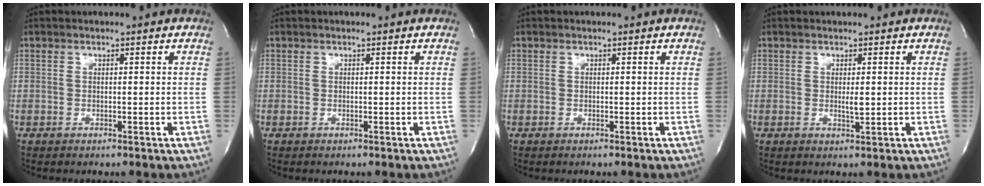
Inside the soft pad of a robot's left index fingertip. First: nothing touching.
{"total": 0.0}
{"total": 0.0}
{"total": 1.5, "force": [0.3, 0.3, 1.4], "torque": [-0.025, -0.004, 0.006]}